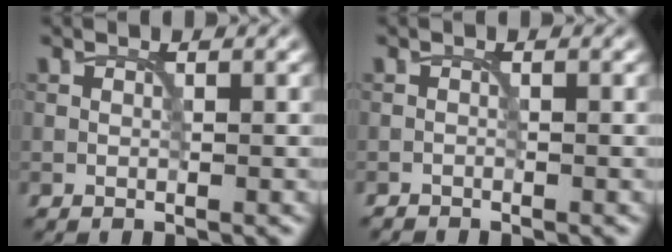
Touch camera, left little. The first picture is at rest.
{"total": 0.8, "force": [-0.8, 0.1, 0.1], "torque": [0.002, -0.001, -0.016]}